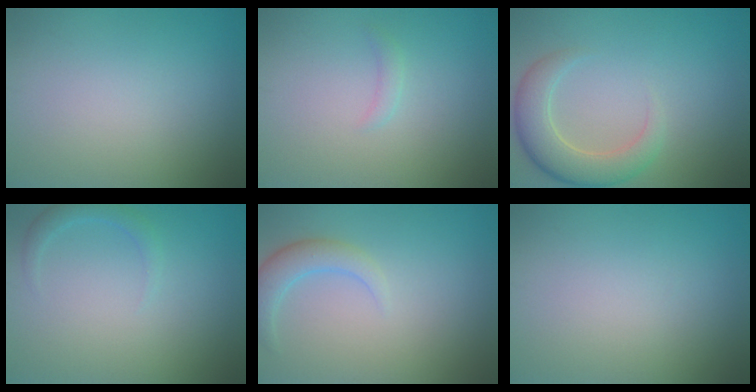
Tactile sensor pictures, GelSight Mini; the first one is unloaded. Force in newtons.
{"total": 0.8, "press": 0.8, "slide": 0.1}
{"total": 4.7, "press": 4.7, "slide": 0.4}
{"total": 1.4, "press": 1.4, "slide": 0.1}
{"total": 2.8, "press": 2.8, "slide": 0.3}
{"total": 0.0}